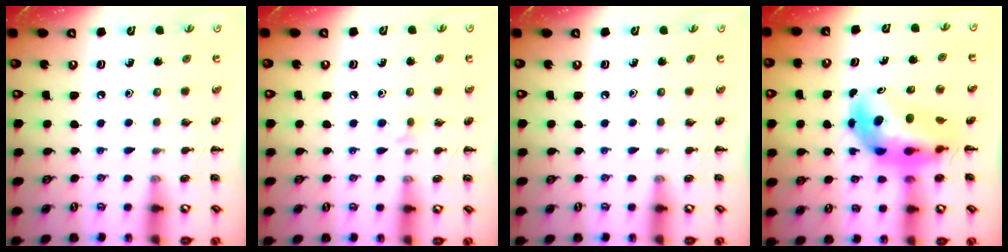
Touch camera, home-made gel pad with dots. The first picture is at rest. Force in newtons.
{"total": 3.4, "press": 3.1, "slide": 1.4}
{"total": 0.0}
{"total": 8.5, "press": 8.0, "slide": 2.6}